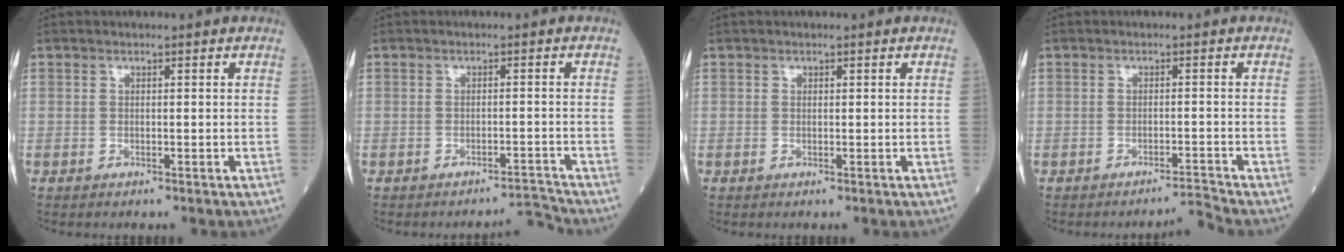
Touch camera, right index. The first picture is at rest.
{"total": 2.5, "force": [-2.3, -0.7, -0.5], "torque": [0.015, 0.001, -0.030]}
{"total": 0.0}
{"total": 2.5, "force": [-2.2, -1.1, -0.3], "torque": [0.010, -0.002, -0.031]}